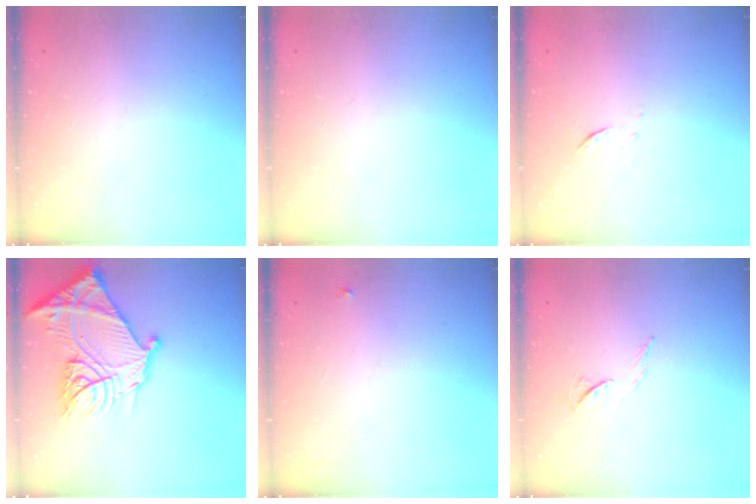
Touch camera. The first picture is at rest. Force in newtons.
{"total": 0.0}
{"total": 5.2, "press": 5.1, "slide": 0.7}
{"total": 25.3, "press": 25.1, "slide": 2.8}
{"total": 2.1, "press": 2.1, "slide": 0.1}
{"total": 5.7, "press": 5.6, "slide": 1.2}